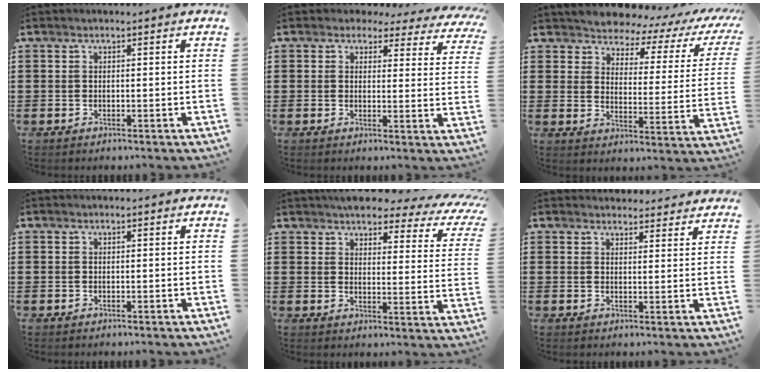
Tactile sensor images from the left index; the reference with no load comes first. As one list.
[{"total": 3.0, "force": [2.6, 1.2, 1.0], "torque": [-0.026, -0.009, 0.042]}, {"total": 3.7, "force": [3.6, 0.8, 0.6], "torque": [-0.032, -0.037, 0.053]}, {"total": 0.0}, {"total": 5.1, "force": [4.4, 1.2, 2.1], "torque": [-0.056, -0.025, 0.072]}, {"total": 2.8, "force": [2.7, 0.6, -0.1], "torque": [0.001, -0.010, 0.050]}]